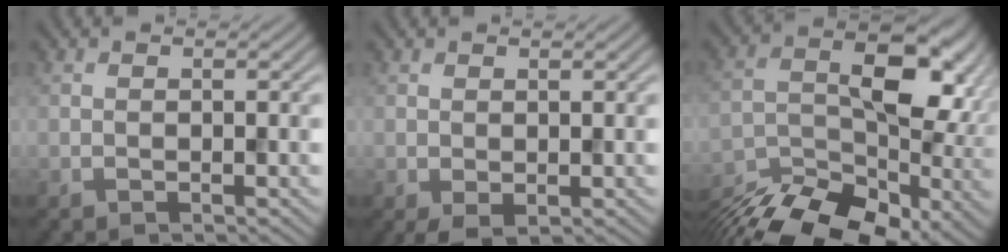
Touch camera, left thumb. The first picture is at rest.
{"total": 1.4, "force": [-0.2, 0.8, 1.2], "torque": [-0.027, -0.004, 0.000]}
{"total": 16.5, "force": [-8.4, 8.6, 11.4], "torque": [-0.194, -0.035, -0.128]}